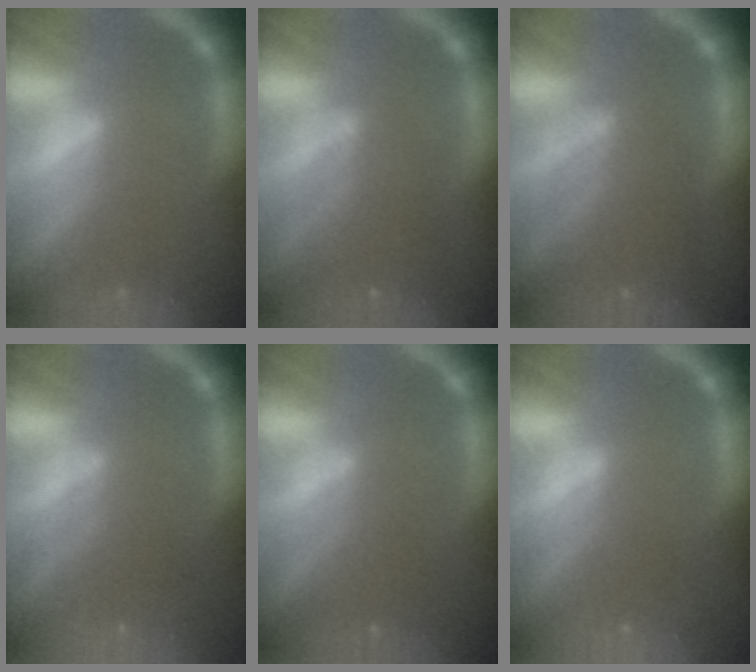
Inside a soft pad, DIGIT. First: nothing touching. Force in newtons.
{"total": 4.0}
{"total": 5.5}
{"total": 2.5}
{"total": 2.5}
{"total": 1.0}